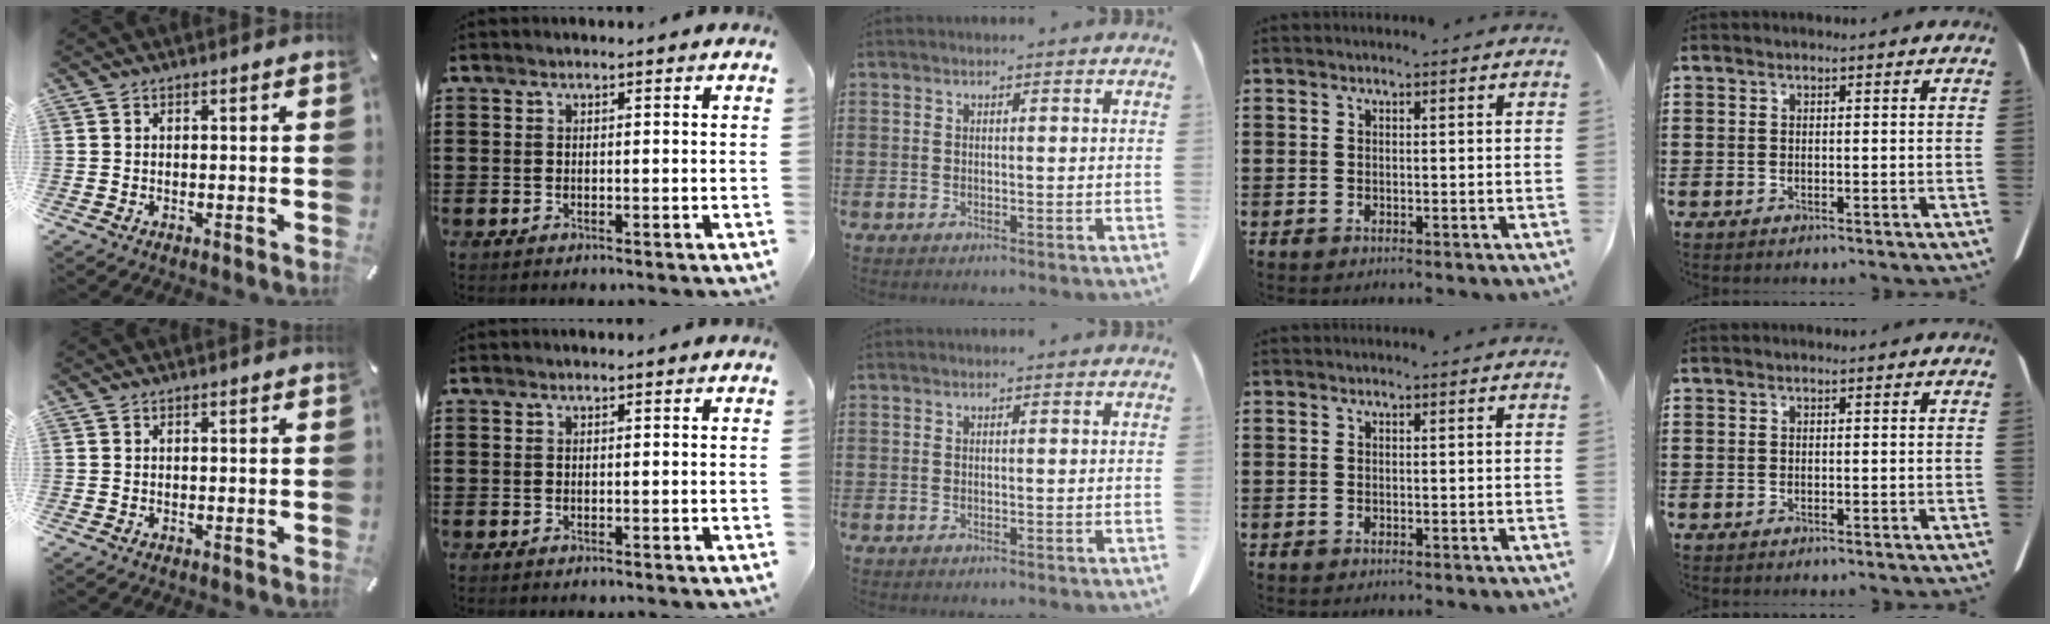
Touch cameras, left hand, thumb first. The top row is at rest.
{}